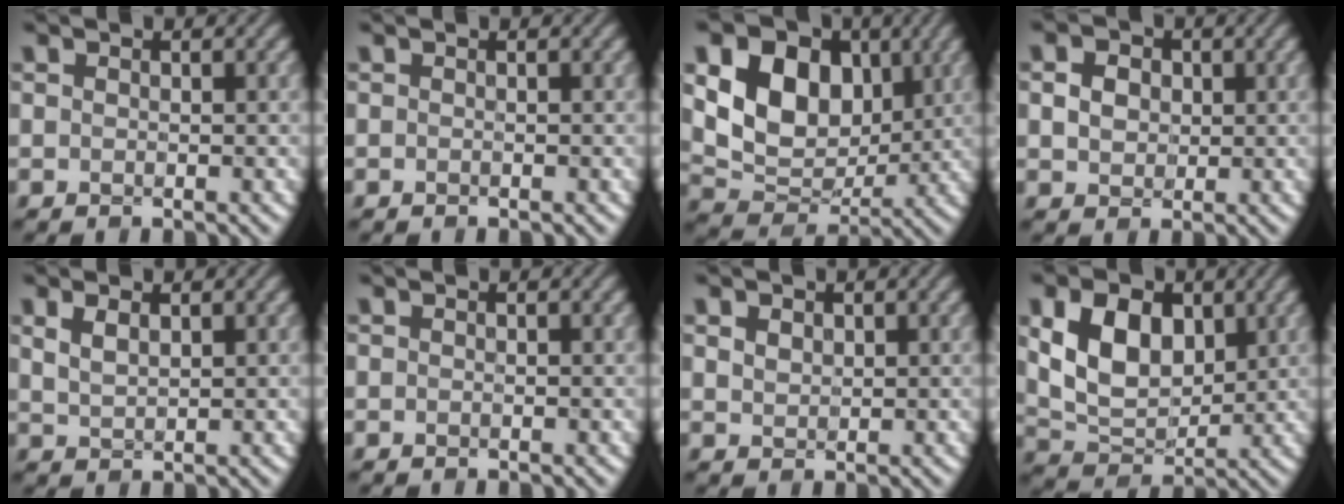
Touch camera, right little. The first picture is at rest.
{"total": 0.0}
{"total": 9.2, "force": [1.9, 6.7, 6.0], "torque": [-0.118, -0.006, 0.034]}
{"total": 3.2, "force": [0.5, 2.6, 1.8], "torque": [-0.046, 0.009, 0.004]}
{"total": 1.3, "force": [0.5, 0.6, 1.0], "torque": [-0.035, -0.003, 0.022]}
{"total": 0.0}
{"total": 1.4, "force": [0.5, 1.1, 0.7], "torque": [-0.025, -0.001, 0.019]}
{"total": 6.7, "force": [1.2, 4.5, 4.7], "torque": [-0.096, -0.010, 0.029]}